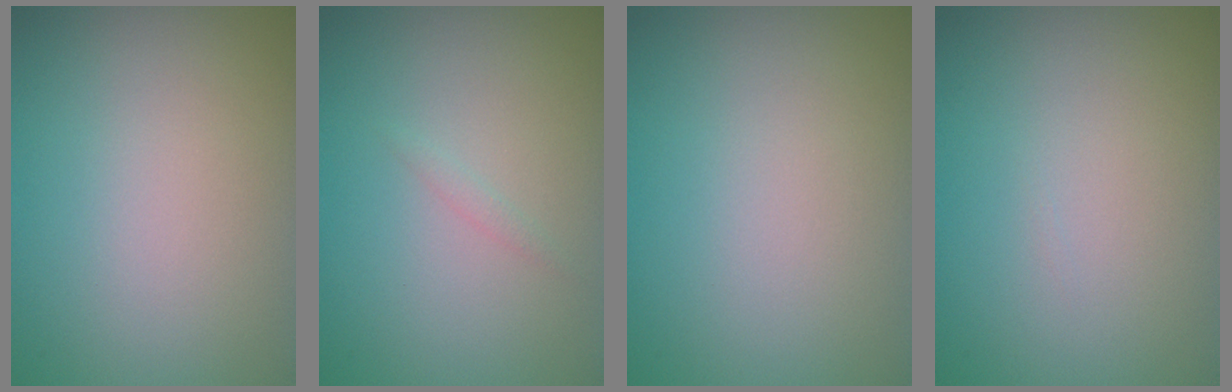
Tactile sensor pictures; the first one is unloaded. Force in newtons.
{"total": 0.5, "press": 0.5, "slide": 0.0}
{"total": 0.0}
{"total": 0.0}